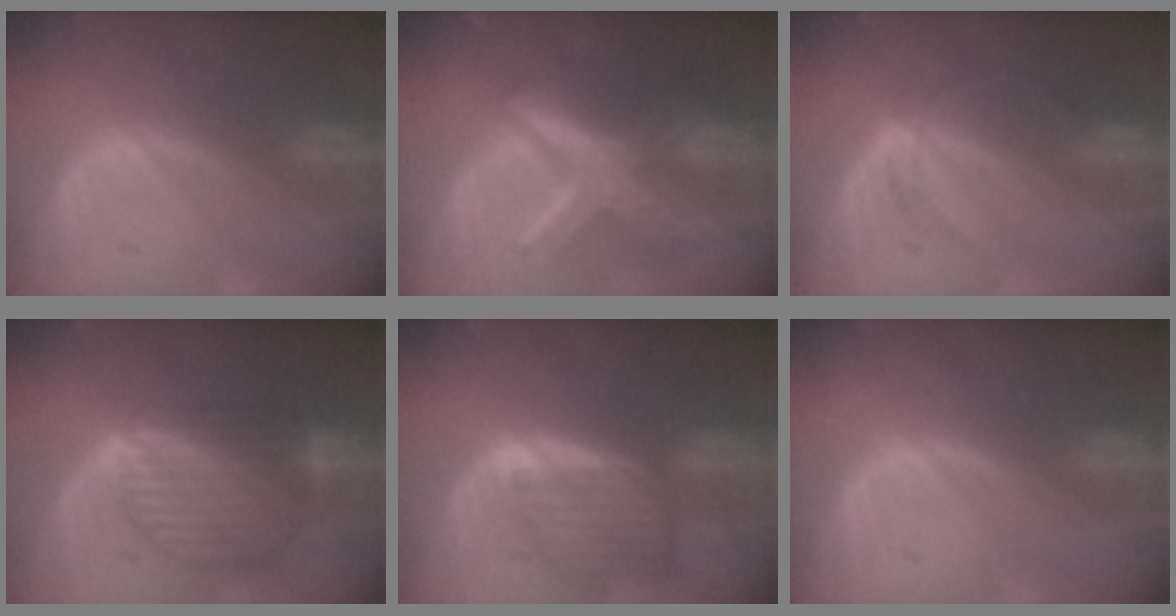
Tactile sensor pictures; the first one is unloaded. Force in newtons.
{"total": 8.9, "press": 8.9, "slide": 0.7}
{"total": 3.2, "press": 2.9, "slide": 1.3}
{"total": 9.6, "press": 8.1, "slide": 5.1}
{"total": 7.7, "press": 7.0, "slide": 3.2}
{"total": 0.0}